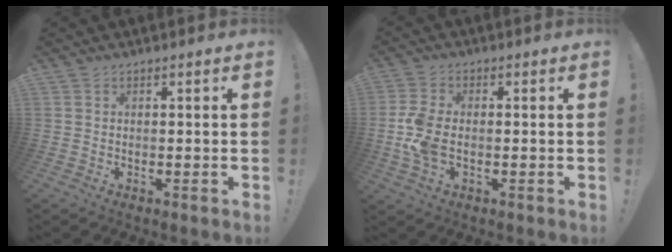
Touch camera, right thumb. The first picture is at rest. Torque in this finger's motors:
{"motor_torque": [-0.22, 0.42, 0.60, -0.53, 0.05]}